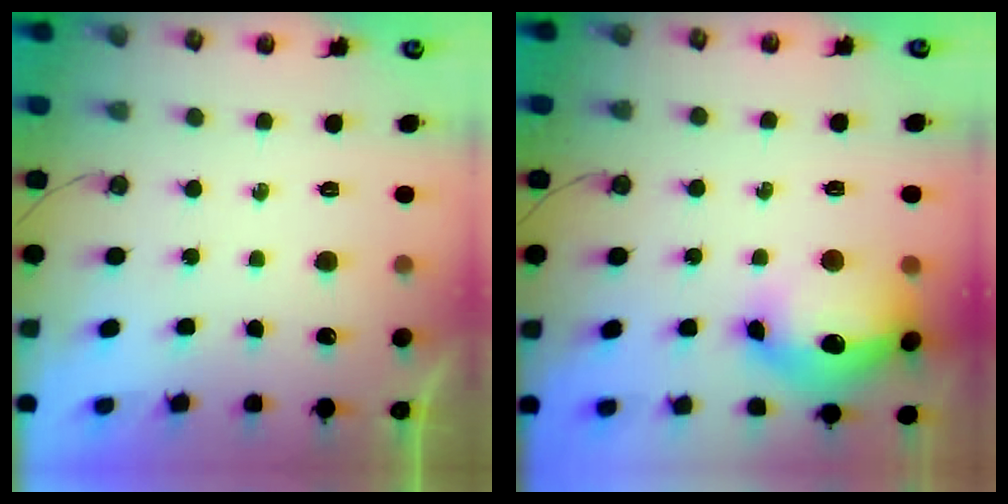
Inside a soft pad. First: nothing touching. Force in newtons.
{"total": 16.4, "press": 16.3, "slide": 1.8}